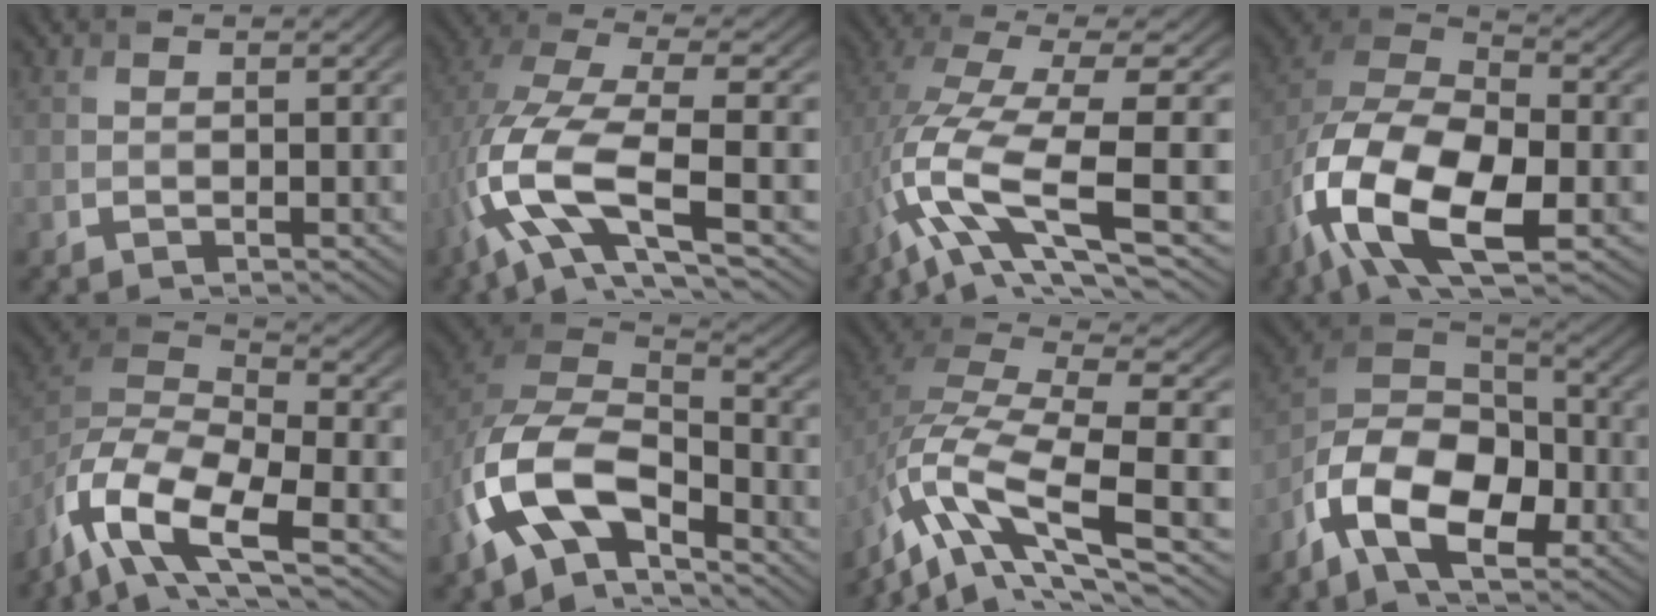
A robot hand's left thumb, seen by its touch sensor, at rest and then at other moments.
{"total": 13.0, "force": [-3.7, 5.0, 11.4], "torque": [-0.264, -0.010, -0.076]}
{"total": 12.7, "force": [-3.5, 3.4, 11.7], "torque": [-0.247, -0.005, -0.060]}
{"total": 16.4, "force": [-7.2, 8.2, 12.3], "torque": [-0.271, -0.026, -0.139]}
{"total": 13.7, "force": [-8.7, 5.1, 9.4], "torque": [-0.218, -0.019, -0.171]}
{"total": 13.6, "force": [-6.9, 7.0, 9.4], "torque": [-0.211, -0.024, -0.140]}
{"total": 13.4, "force": [-6.0, 4.8, 10.9], "torque": [-0.246, -0.005, -0.102]}
{"total": 13.4, "force": [-6.6, 7.4, 9.0], "torque": [-0.189, -0.018, -0.143]}